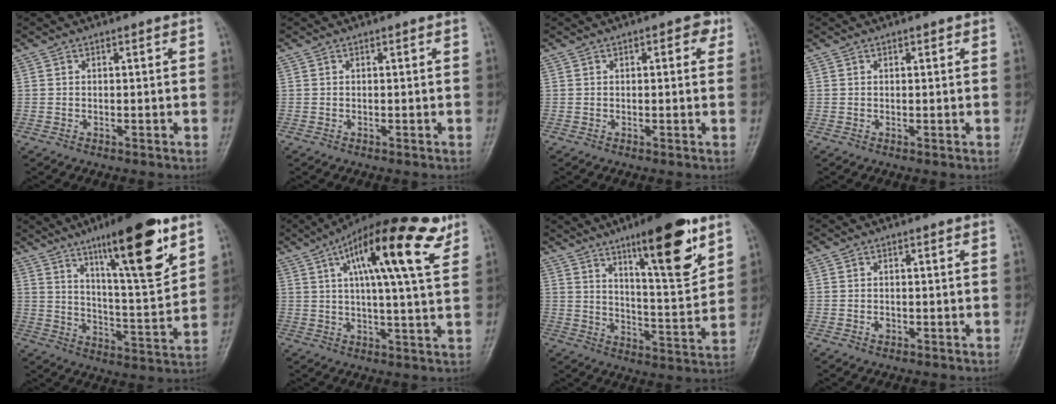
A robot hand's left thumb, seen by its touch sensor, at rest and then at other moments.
{"total": 0.0}
{"total": 3.0, "force": [1.1, 1.5, 2.3], "torque": [-0.015, 0.002, 0.007]}
{"total": 0.7, "force": [0.4, 0.4, 0.5], "torque": [-0.003, -0.001, 0.004]}
{"total": 18.8, "force": [10.8, 3.6, 14.9], "torque": [-0.211, -0.056, 0.177]}
{"total": 19.3, "force": [9.0, 4.8, 16.4], "torque": [-0.238, -0.010, 0.132]}
{"total": 16.5, "force": [9.7, 3.6, 12.8], "torque": [-0.171, -0.061, 0.154]}
{"total": 1.0, "force": [-0.3, 0.7, 0.5], "torque": [-0.005, 0.001, -0.005]}